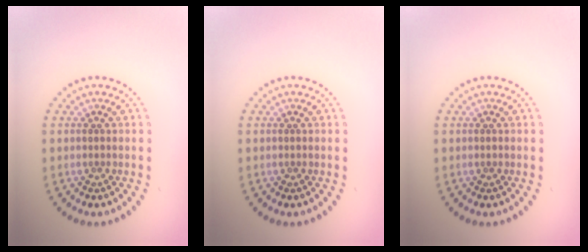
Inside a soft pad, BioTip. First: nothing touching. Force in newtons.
{"total": 0.0}
{"total": 0.0}